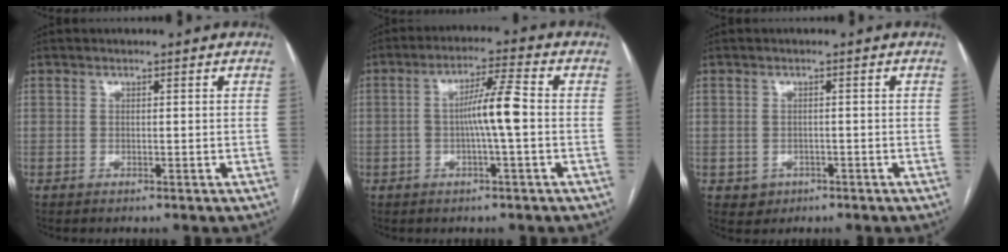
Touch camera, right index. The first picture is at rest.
{"total": 6.8, "force": [-0.6, 0.1, 6.8], "torque": [-0.124, 0.013, -0.012]}
{"total": 2.4, "force": [-0.9, 2.1, 0.4], "torque": [-0.001, 0.006, -0.008]}